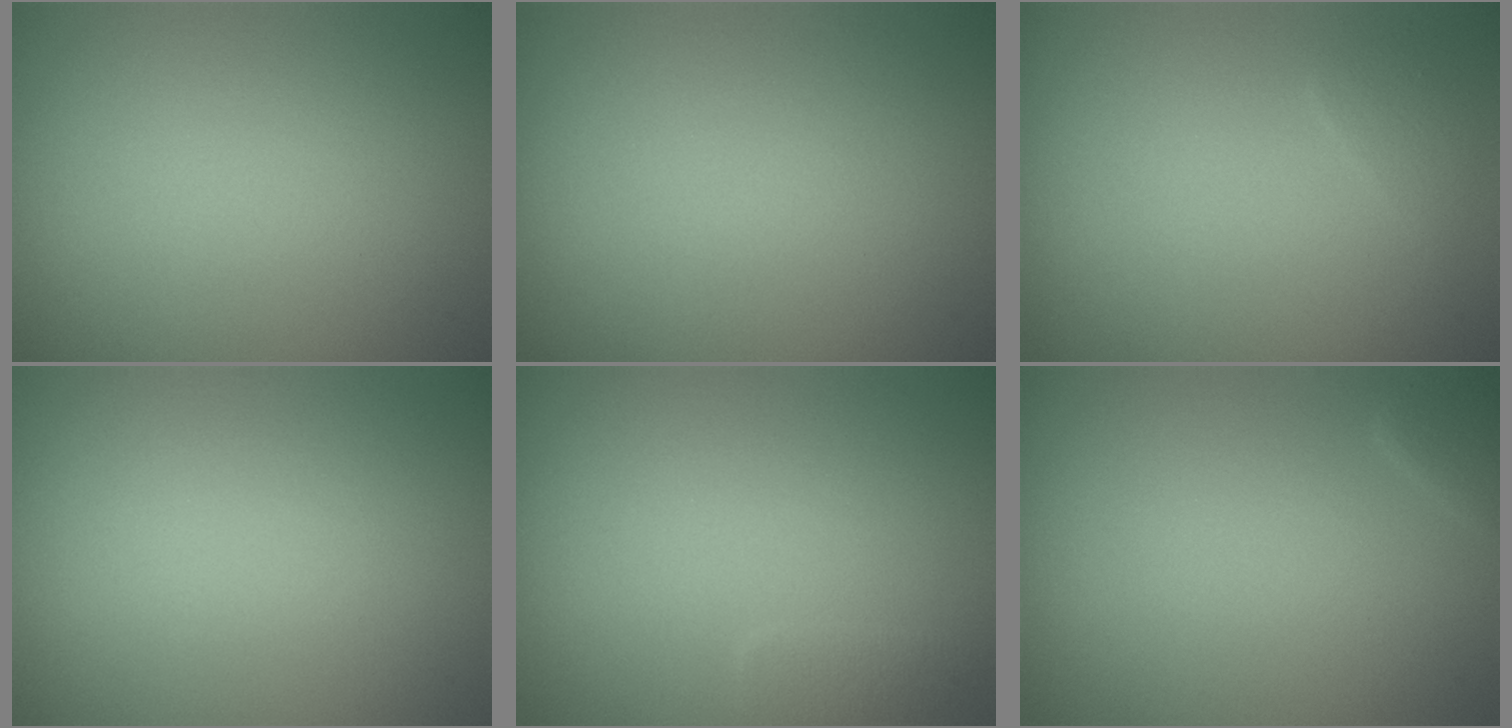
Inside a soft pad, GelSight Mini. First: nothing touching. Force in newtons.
{"total": 0.0}
{"total": 0.9, "press": 0.9, "slide": 0.0}
{"total": 0.0}
{"total": 0.9, "press": 0.9, "slide": 0.1}
{"total": 1.0, "press": 1.0, "slide": 0.1}